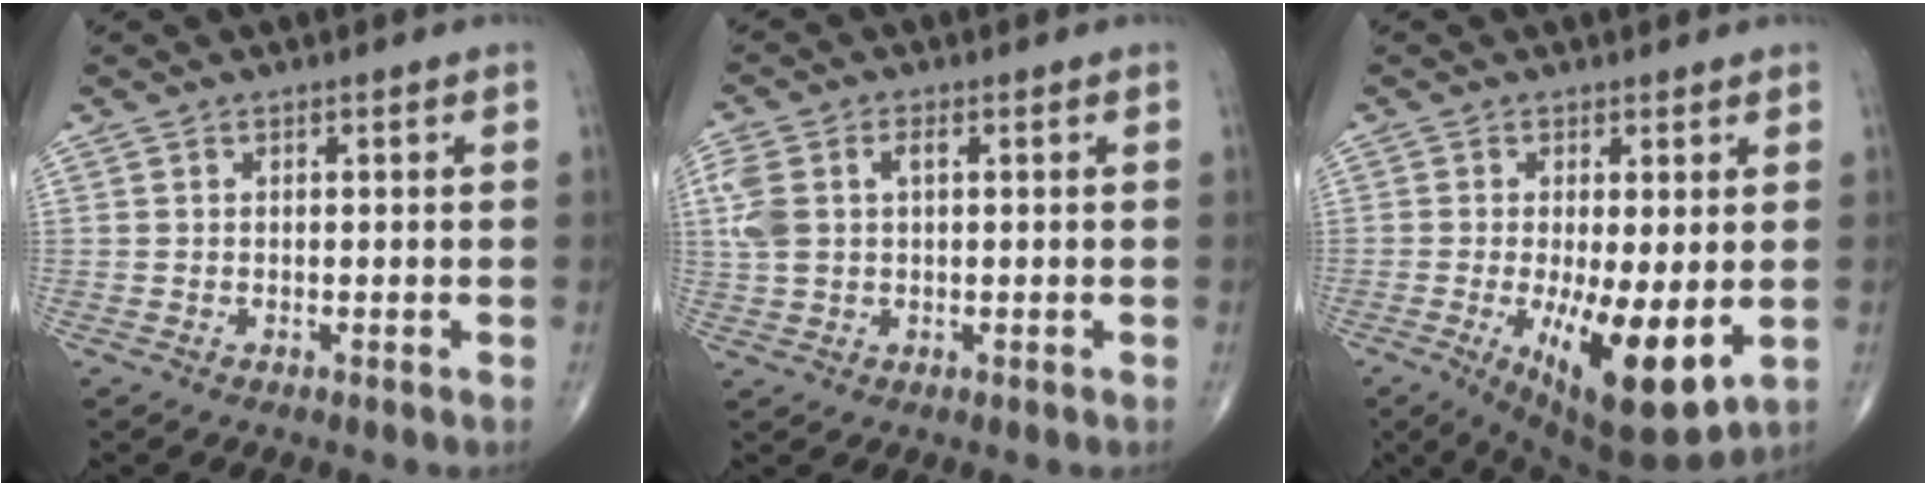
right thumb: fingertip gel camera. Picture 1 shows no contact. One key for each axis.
{"total": 7.3, "fx": 1.5, "fy": 4.4, "fz": 5.6, "tx": -0.146, "ty": 0.021, "tz": 0.035}
{"total": 13.0, "fx": -2.6, "fy": 4.1, "fz": 12.0, "tx": -0.193, "ty": -0.029, "tz": -0.028}